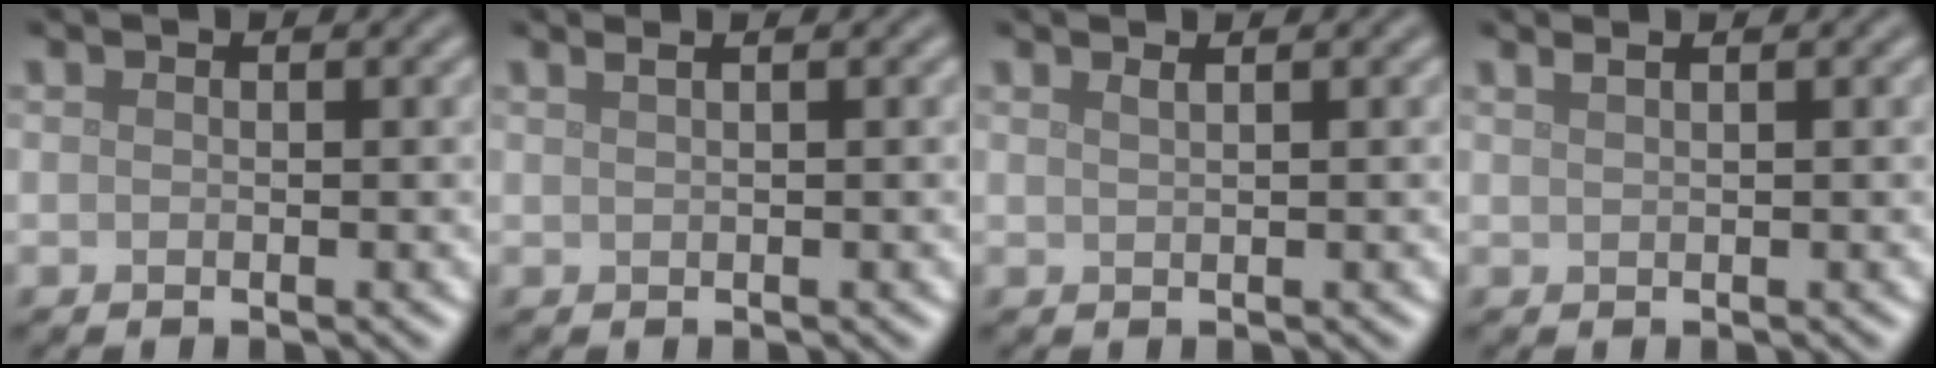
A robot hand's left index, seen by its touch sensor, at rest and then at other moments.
{"total": 2.7, "force": [1.6, 1.3, 1.7], "torque": [-0.002, 0.014, -0.007]}
{"total": 1.3, "force": [0.8, 0.5, 0.8], "torque": [-0.002, 0.004, 0.003]}
{"total": 2.2, "force": [1.5, 1.0, 1.3], "torque": [-0.002, 0.004, -0.001]}